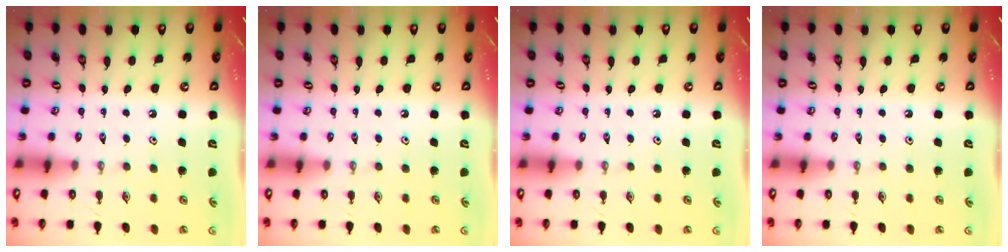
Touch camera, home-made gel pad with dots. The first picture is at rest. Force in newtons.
{"total": 0.0}
{"total": 0.0}
{"total": 0.0}